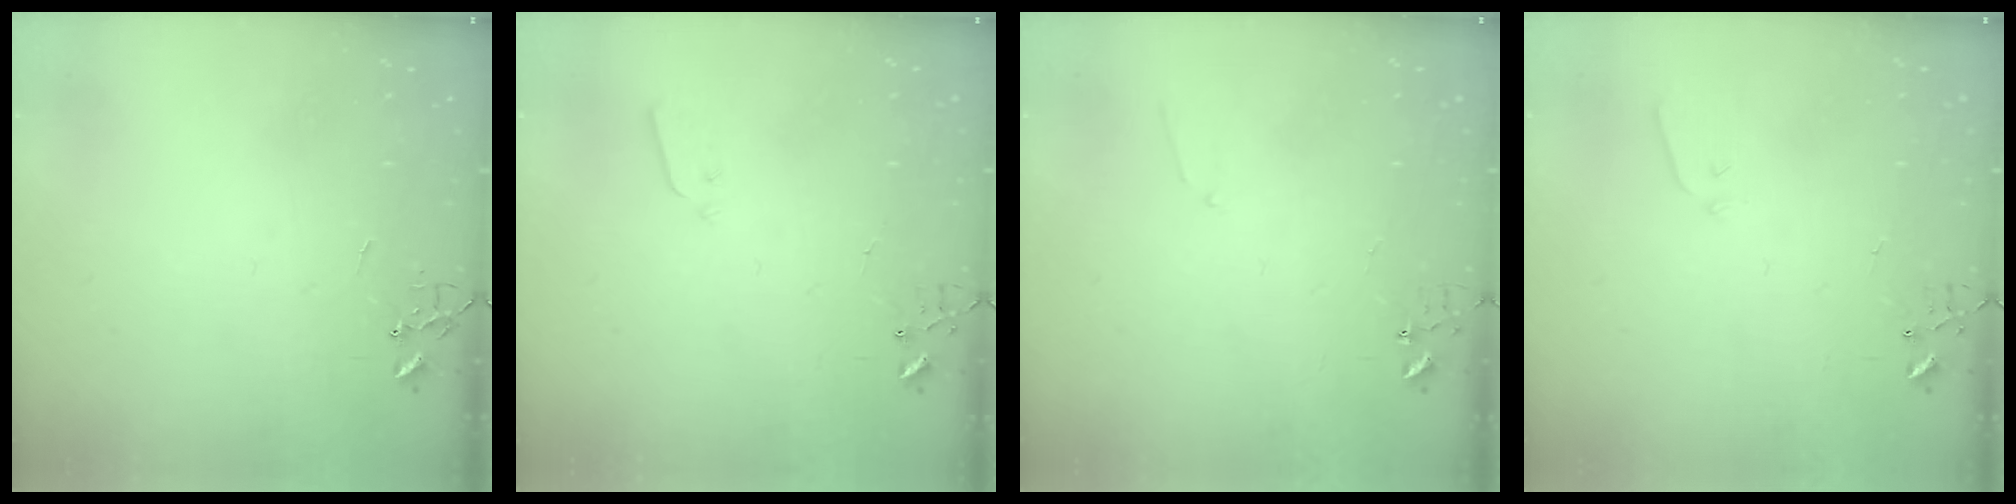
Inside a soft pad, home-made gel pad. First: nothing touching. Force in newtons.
{"total": 2.0, "press": 2.0, "slide": 0.4}
{"total": 4.8, "press": 4.7, "slide": 0.6}
{"total": 3.7, "press": 3.6, "slide": 0.7}